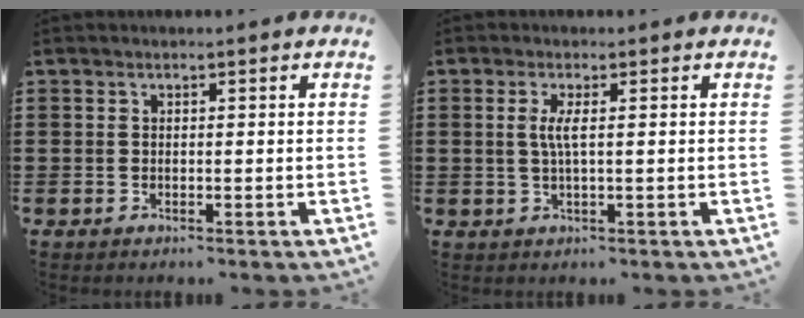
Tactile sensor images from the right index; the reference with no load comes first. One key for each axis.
{"total": 2.8, "fx": 0.2, "fy": 0.1, "fz": 2.8, "tx": -0.061, "ty": -0.007, "tz": -0.001}